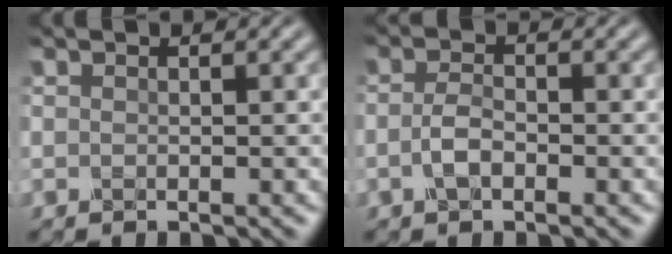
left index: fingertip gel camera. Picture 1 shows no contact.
{"total": 2.1, "force": [-0.7, 0.9, 1.7], "torque": [-0.039, 0.001, -0.018]}